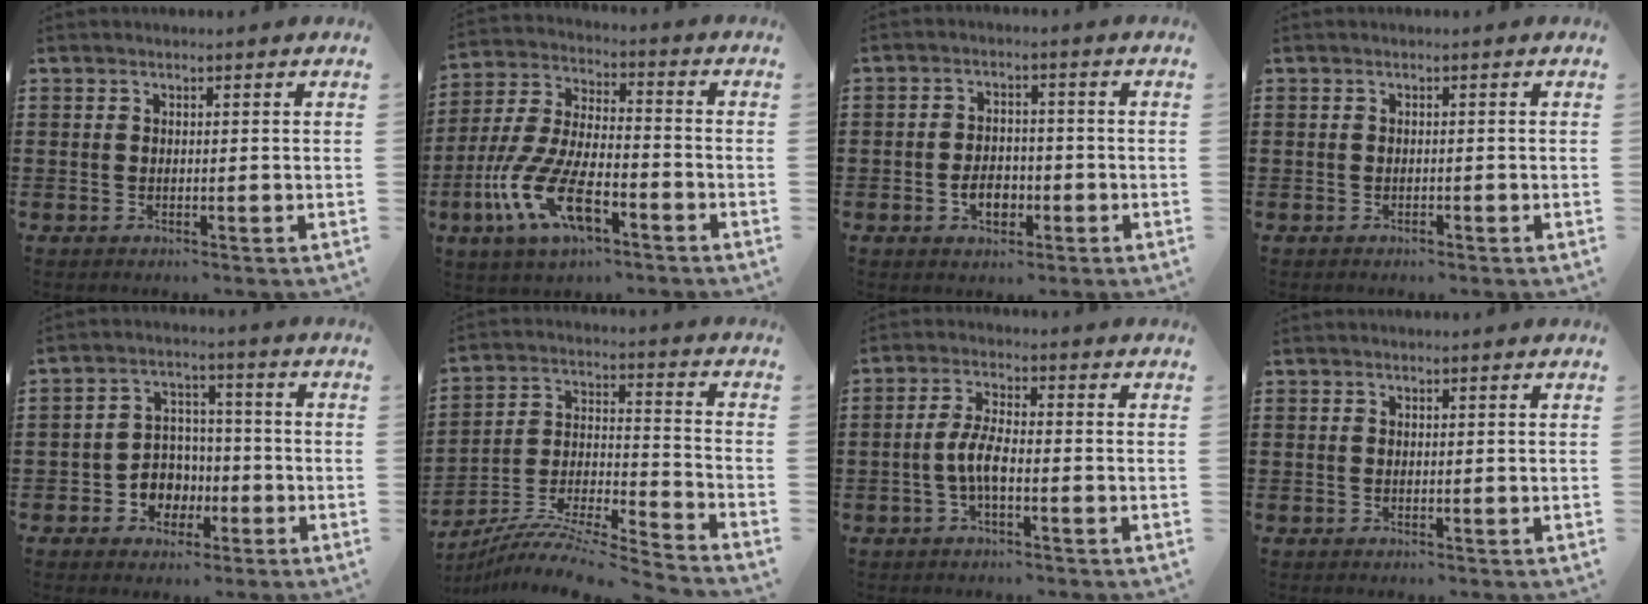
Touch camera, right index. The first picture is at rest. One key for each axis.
{"total": 12.2, "fx": -5.9, "fy": 4.7, "fz": 9.6, "tx": -0.230, "ty": -0.008, "tz": -0.115}
{"total": 4.3, "fx": -1.5, "fy": 2.8, "fz": 2.8, "tx": -0.046, "ty": 0.002, "tz": -0.029}
{"total": 0.5, "fx": -0.5, "fy": 0.1, "fz": 0.2, "tx": -0.006, "ty": -0.004, "tz": -0.009}
{"total": 5.5, "fx": -2.1, "fy": 4.9, "fz": 1.5, "tx": -0.039, "ty": 0.016, "tz": -0.038}
{"total": 8.3, "fx": -7.8, "fy": 0.2, "fz": 3.0, "tx": -0.051, "ty": -0.004, "tz": -0.158}
{"total": 4.9, "fx": -1.5, "fy": 1.4, "fz": 4.4, "tx": -0.105, "ty": -0.004, "tz": -0.036}
{"total": 0.0}